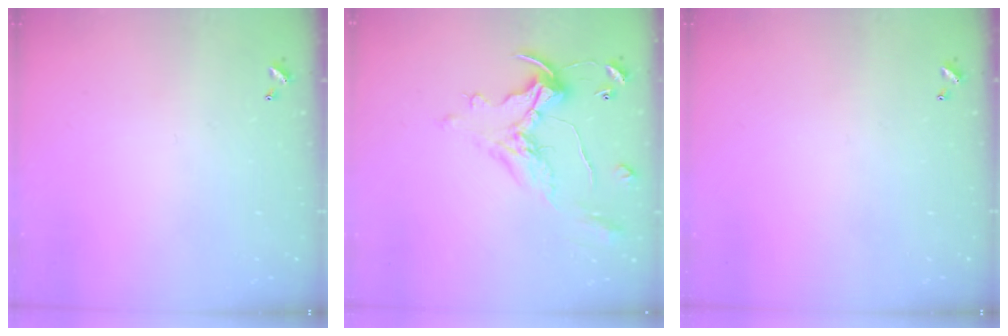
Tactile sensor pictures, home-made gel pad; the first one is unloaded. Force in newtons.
{"total": 1.8, "press": 1.5, "slide": 1.1}
{"total": 0.0}